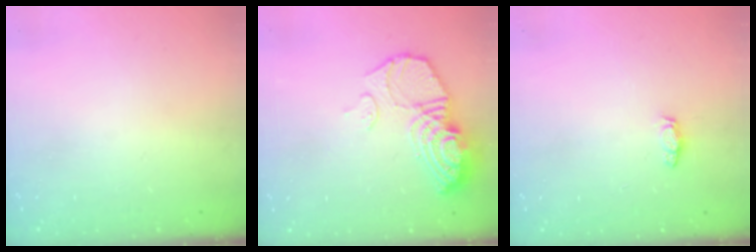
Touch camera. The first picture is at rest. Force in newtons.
{"total": 13.2, "press": 13.1, "slide": 1.2}
{"total": 3.0, "press": 2.9, "slide": 0.4}